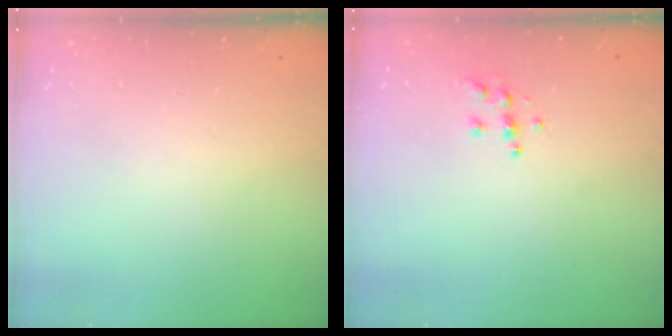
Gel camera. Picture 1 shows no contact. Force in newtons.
{"total": 5.9, "press": 5.9, "slide": 0.6}